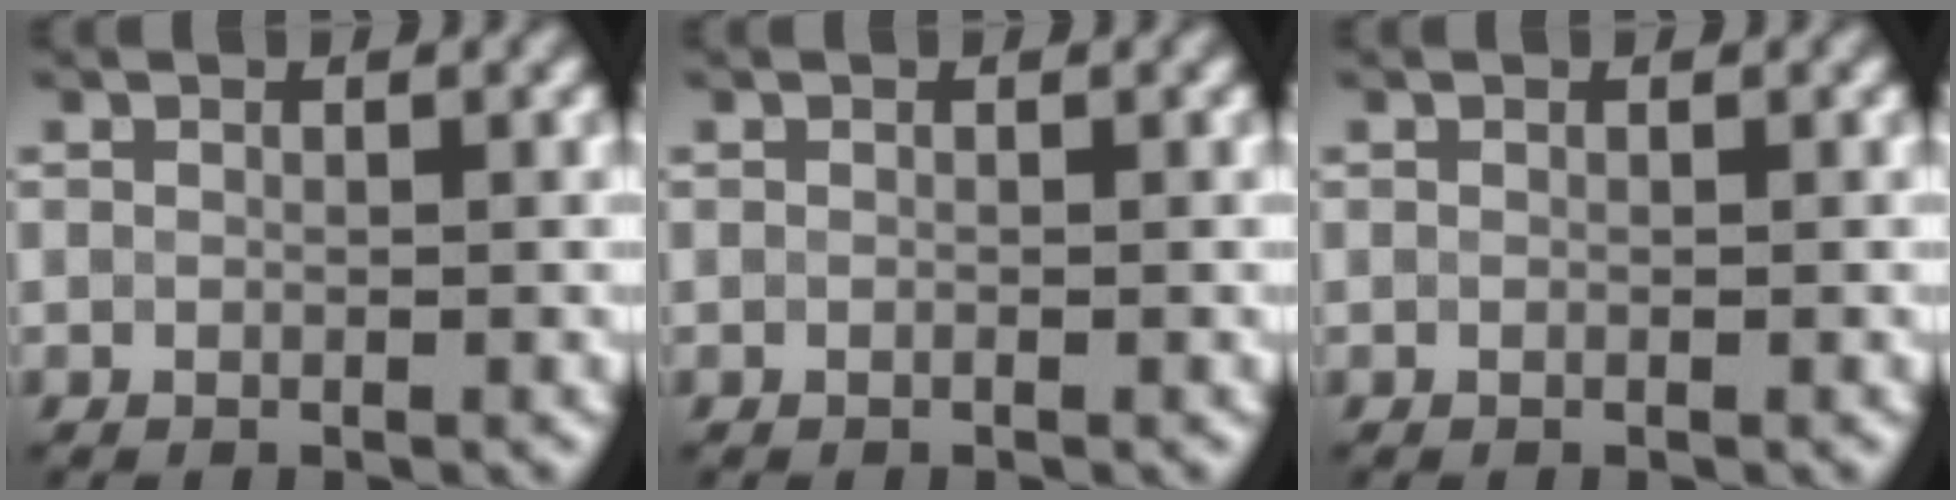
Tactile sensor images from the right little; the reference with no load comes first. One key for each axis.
{"total": 0.0}
{"total": 0.0}